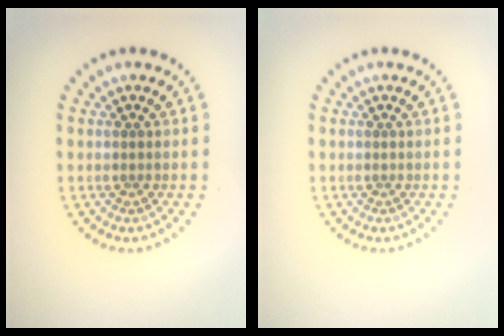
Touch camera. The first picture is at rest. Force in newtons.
{"total": 0.0}